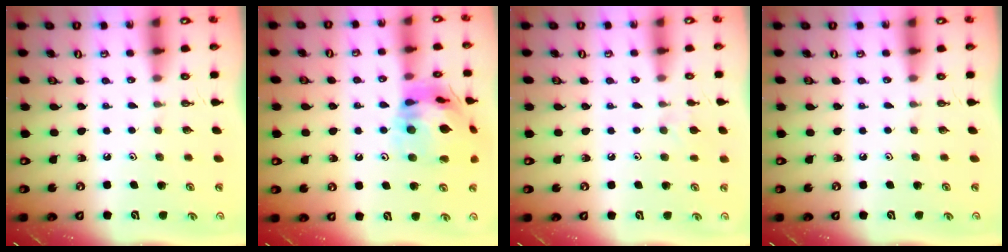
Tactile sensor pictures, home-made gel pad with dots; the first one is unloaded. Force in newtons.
{"total": 20.5, "press": 20.4, "slide": 2.3}
{"total": 5.3, "press": 5.2, "slide": 0.9}
{"total": 0.0}